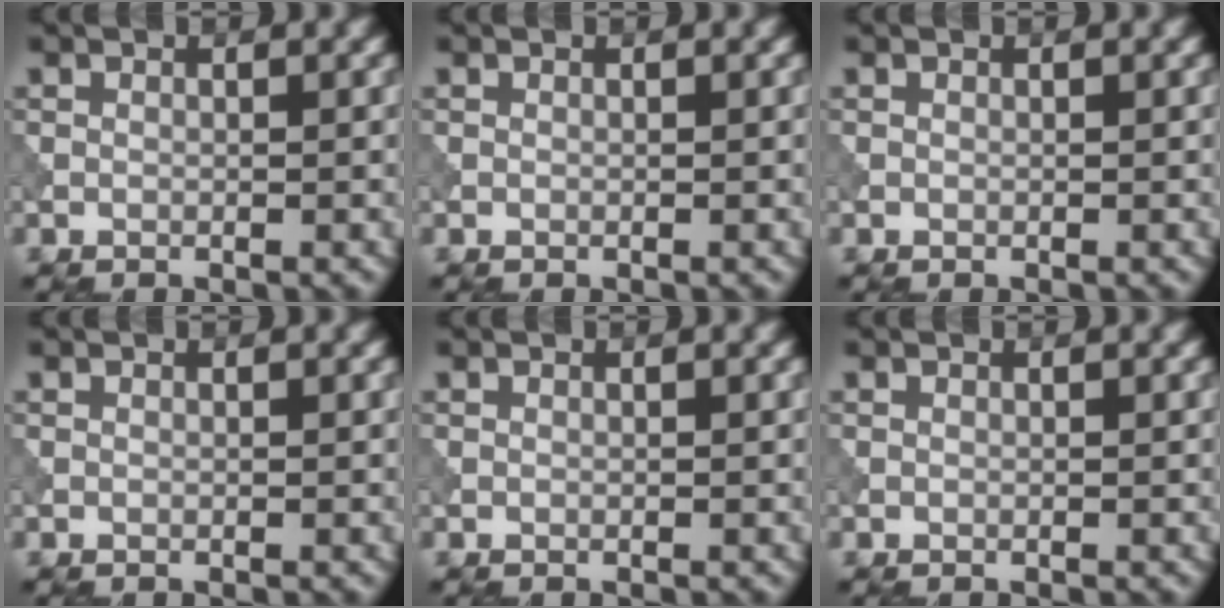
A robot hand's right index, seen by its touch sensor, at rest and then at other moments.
{"total": 0.0}
{"total": 0.0}
{"total": 0.0}
{"total": 0.0}
{"total": 0.0}